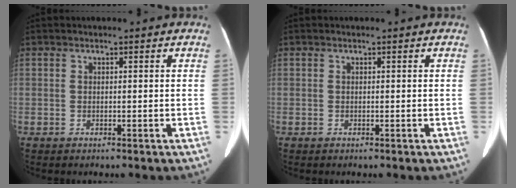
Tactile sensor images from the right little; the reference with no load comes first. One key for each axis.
{"total": 0.0}